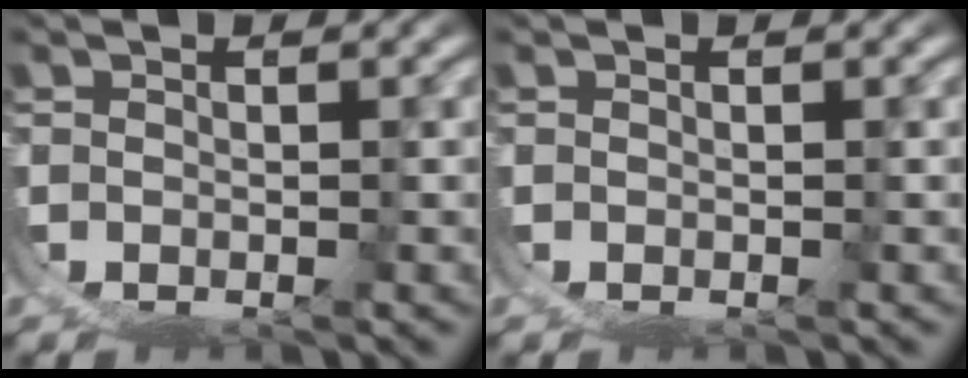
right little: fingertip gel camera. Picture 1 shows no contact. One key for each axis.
{"total": 0.0}